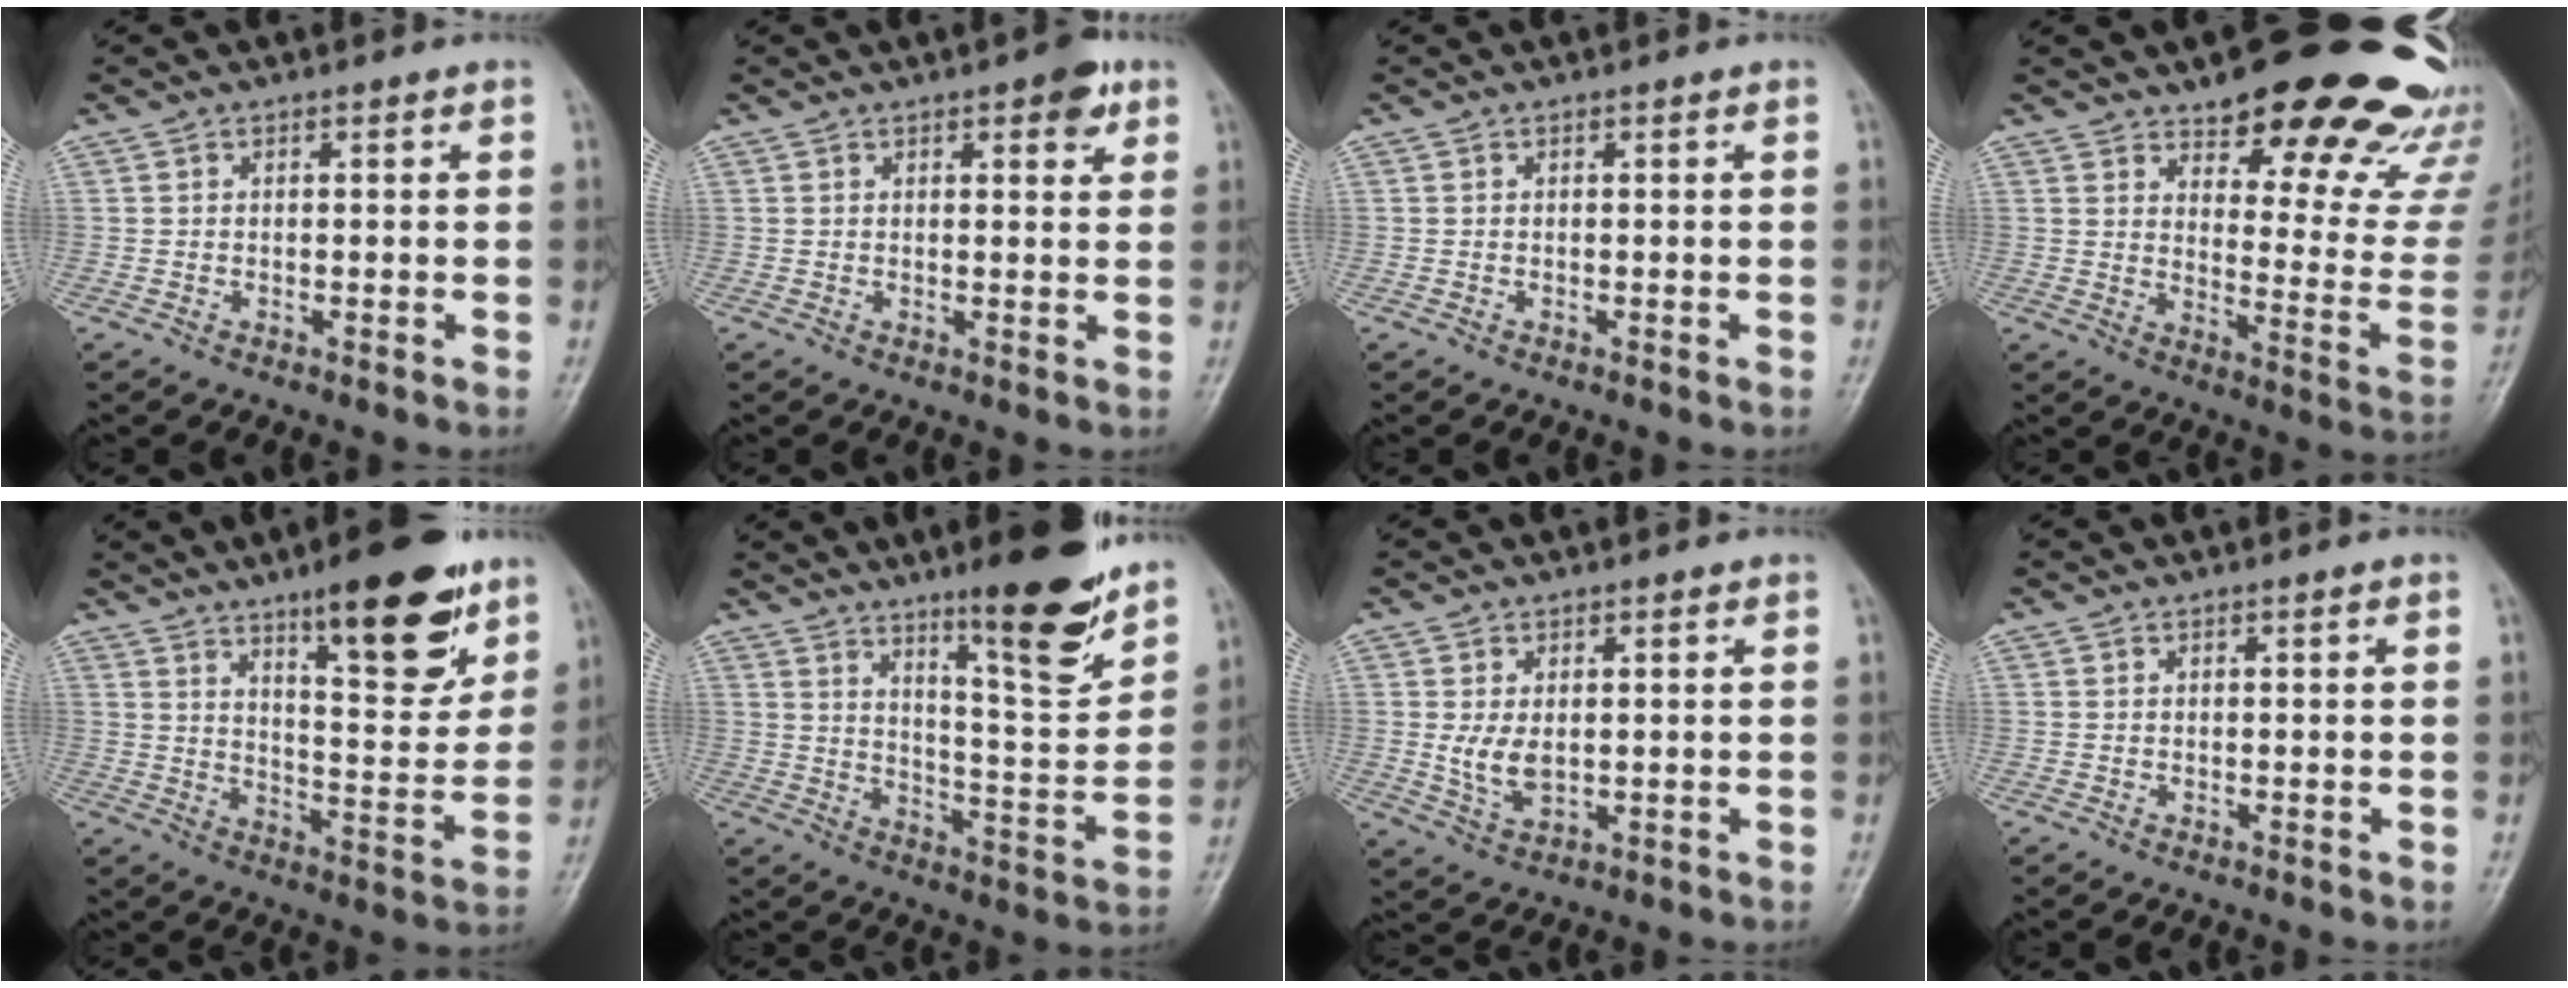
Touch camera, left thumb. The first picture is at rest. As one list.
[{"total": 4.8, "force": [2.6, 1.8, 3.6], "torque": [-0.033, -0.009, 0.027]}, {"total": 0.0}, {"total": 25.6, "force": [21.1, 7.7, 12.3], "torque": [-0.109, -0.145, 0.261]}, {"total": 17.8, "force": [11.1, 5.1, 12.9], "torque": [-0.150, -0.067, 0.172]}, {"total": 15.9, "force": [11.2, 2.8, 11.0], "torque": [-0.135, -0.081, 0.177]}, {"total": 5.0, "force": [0.9, 3.0, 3.8], "torque": [-0.066, -0.016, 0.024]}, {"total": 0.5, "force": [0.3, 0.1, 0.4], "torque": [-0.007, -0.001, 0.004]}]